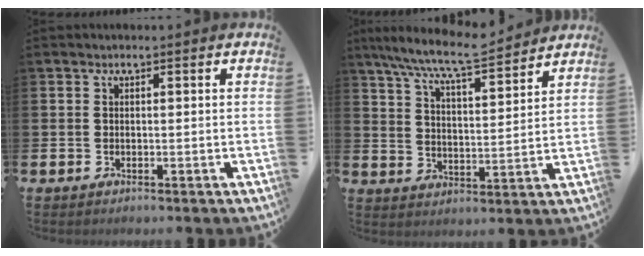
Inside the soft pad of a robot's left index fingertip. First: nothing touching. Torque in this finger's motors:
{"motor_torque": [1.03, -1.10, 0.40, 0.21]}